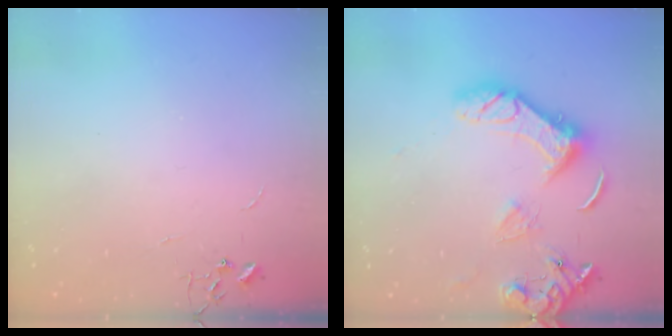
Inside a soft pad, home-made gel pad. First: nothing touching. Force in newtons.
{"total": 16.2, "press": 16.1, "slide": 1.8}